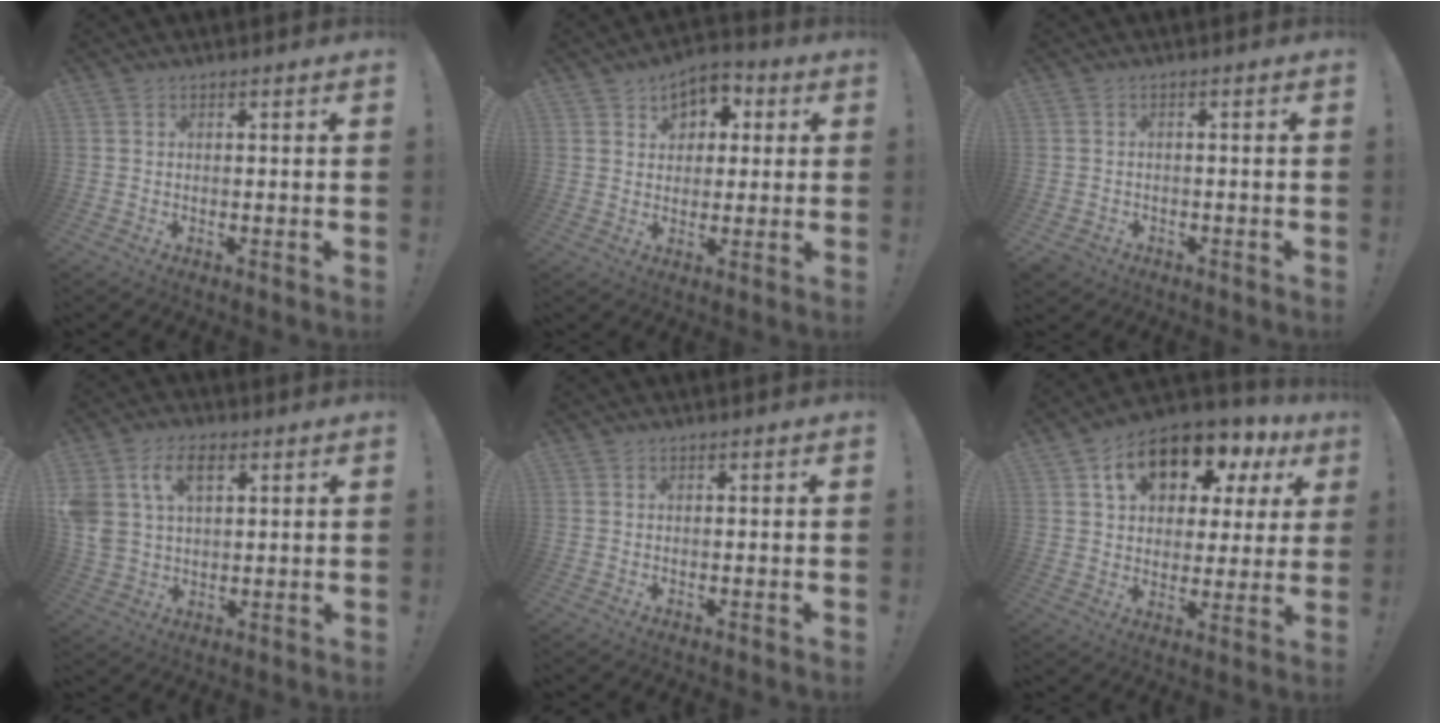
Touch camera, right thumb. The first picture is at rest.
{"total": 6.7, "force": [2.6, 5.7, 2.3], "torque": [-0.035, -0.008, 0.050]}
{"total": 1.7, "force": [-1.0, 1.4, 0.5], "torque": [-0.009, 0.000, -0.017]}
{"total": 10.6, "force": [4.4, 6.9, 6.8], "torque": [-0.144, -0.003, 0.082]}
{"total": 0.0}
{"total": 14.9, "force": [8.2, 8.8, 8.8], "torque": [-0.141, -0.043, 0.141]}